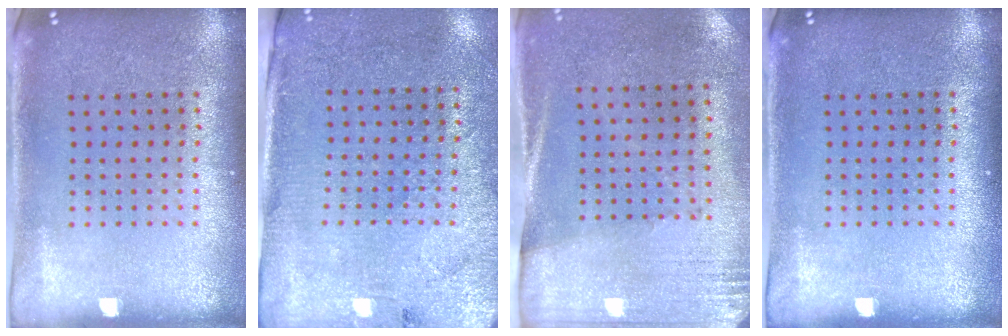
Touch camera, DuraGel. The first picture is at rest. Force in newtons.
{"total": 2.7, "press": 2.5, "slide": 1.1}
{"total": 2.8, "press": 2.4, "slide": 1.4}
{"total": 0.0}